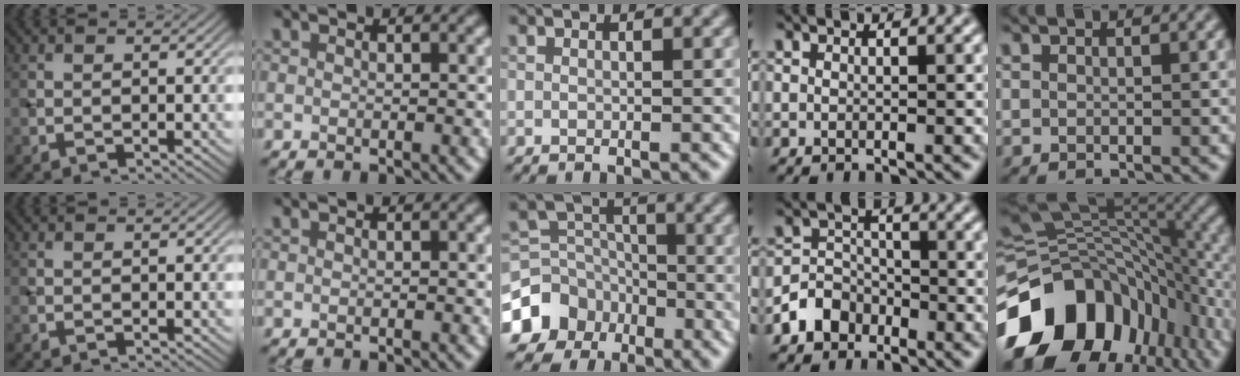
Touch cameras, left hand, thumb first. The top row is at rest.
{"middle": {"total": 10.7, "force": [-6.1, 8.4, 2.2], "torque": [-0.044, -0.030, -0.126]}, "ring": {"total": 3.7, "force": [-2.2, 2.7, 1.0], "torque": [-0.015, 0.004, -0.046]}, "little": {"total": 15.5, "force": [-6.8, 10.6, 8.9], "torque": [-0.172, 0.009, -0.120]}}